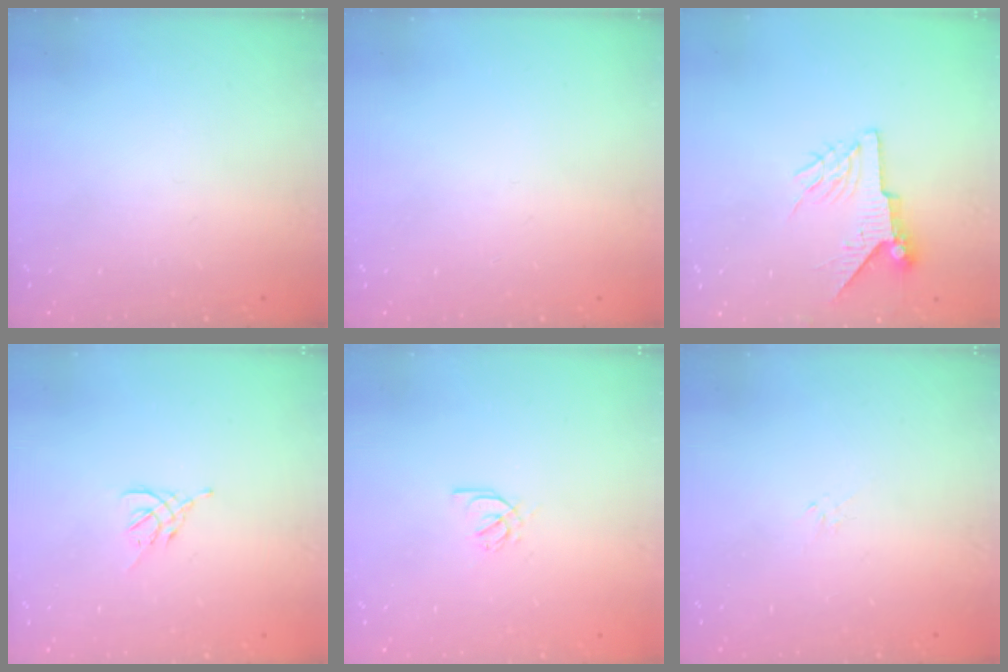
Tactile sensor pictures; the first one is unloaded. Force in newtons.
{"total": 0.0}
{"total": 7.2, "press": 7.2, "slide": 0.9}
{"total": 2.6, "press": 2.5, "slide": 0.7}
{"total": 2.6, "press": 2.6, "slide": 0.4}
{"total": 0.7, "press": 0.5, "slide": 0.4}